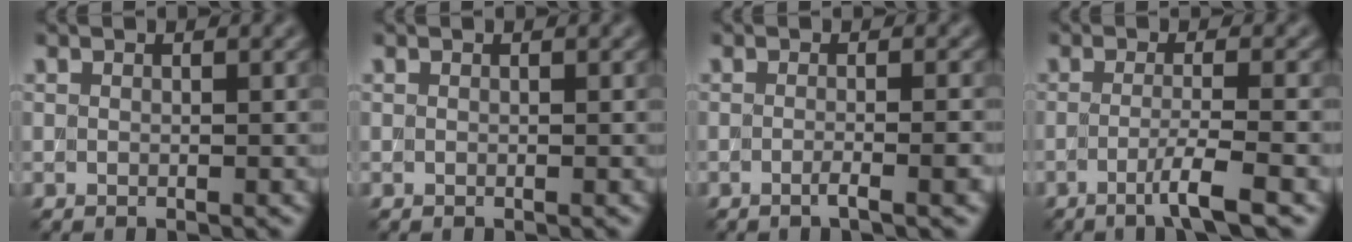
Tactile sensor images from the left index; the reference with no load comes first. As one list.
[{"total": 0.0}, {"total": 2.6, "force": [-0.9, 0.6, 2.3], "torque": [-0.027, 0.001, -0.024]}, {"total": 3.6, "force": [-1.6, 0.4, 3.2], "torque": [-0.050, 0.001, -0.042]}]